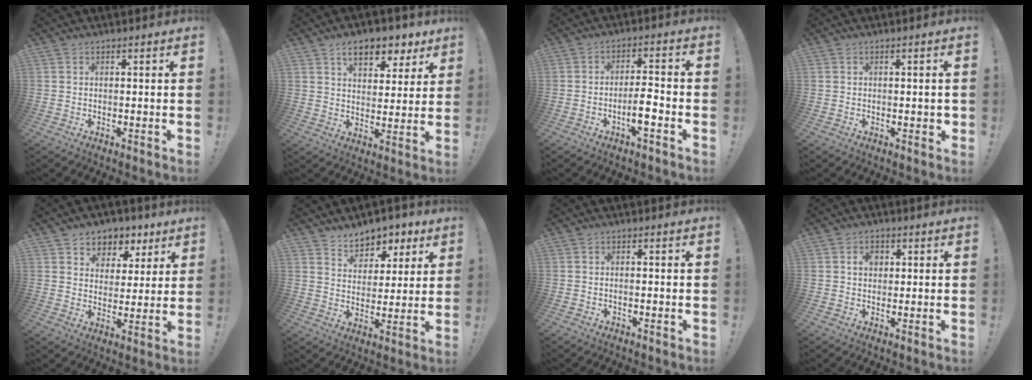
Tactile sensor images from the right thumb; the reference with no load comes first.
{"total": 10.2, "force": [6.3, 5.7, 5.7], "torque": [-0.076, -0.032, 0.113]}
{"total": 7.1, "force": [-3.1, 1.5, 6.2], "torque": [-0.098, 0.009, -0.055]}
{"total": 1.3, "force": [-0.1, 0.7, 1.1], "torque": [-0.014, 0.003, -0.002]}
{"total": 6.7, "force": [3.4, 5.7, 0.9], "torque": [-0.013, -0.025, 0.068]}
{"total": 7.6, "force": [5.6, 5.0, 1.1], "torque": [-0.016, -0.045, 0.110]}
{"total": 1.0, "force": [-0.8, 0.1, 0.6], "torque": [-0.011, 0.002, -0.013]}
{"total": 3.6, "force": [0.7, 2.8, 2.2], "torque": [-0.032, 0.004, 0.008]}